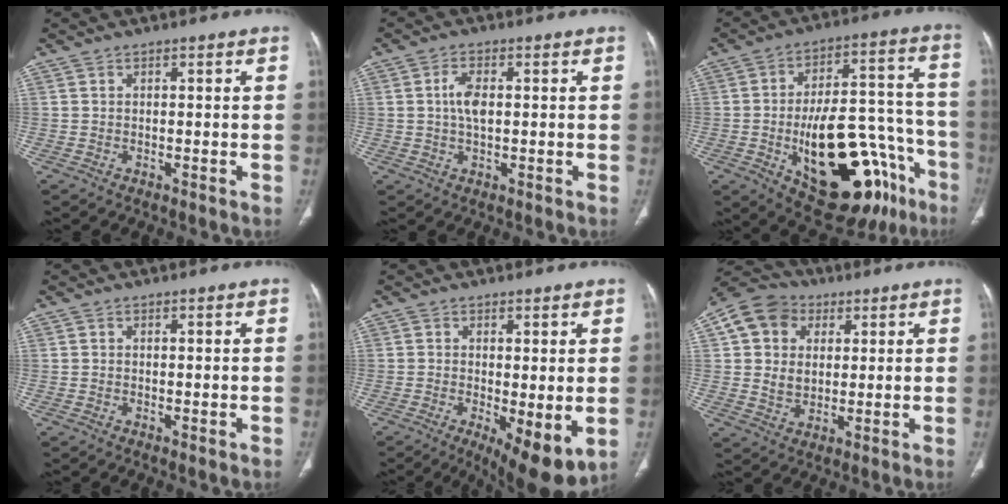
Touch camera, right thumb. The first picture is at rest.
{"total": 4.3, "force": [0.5, 2.1, 3.7], "torque": [-0.078, 0.003, 0.008]}
{"total": 26.2, "force": [-9.4, 12.6, 21.0], "torque": [-0.323, 0.038, -0.126]}
{"total": 0.5, "force": [0.0, 0.2, 0.5], "torque": [-0.014, -0.004, 0.000]}
{"total": 9.6, "force": [-1.9, 3.2, 8.9], "torque": [-0.136, -0.026, -0.023]}
{"total": 12.3, "force": [3.8, 10.0, 6.1], "torque": [-0.091, -0.001, 0.063]}